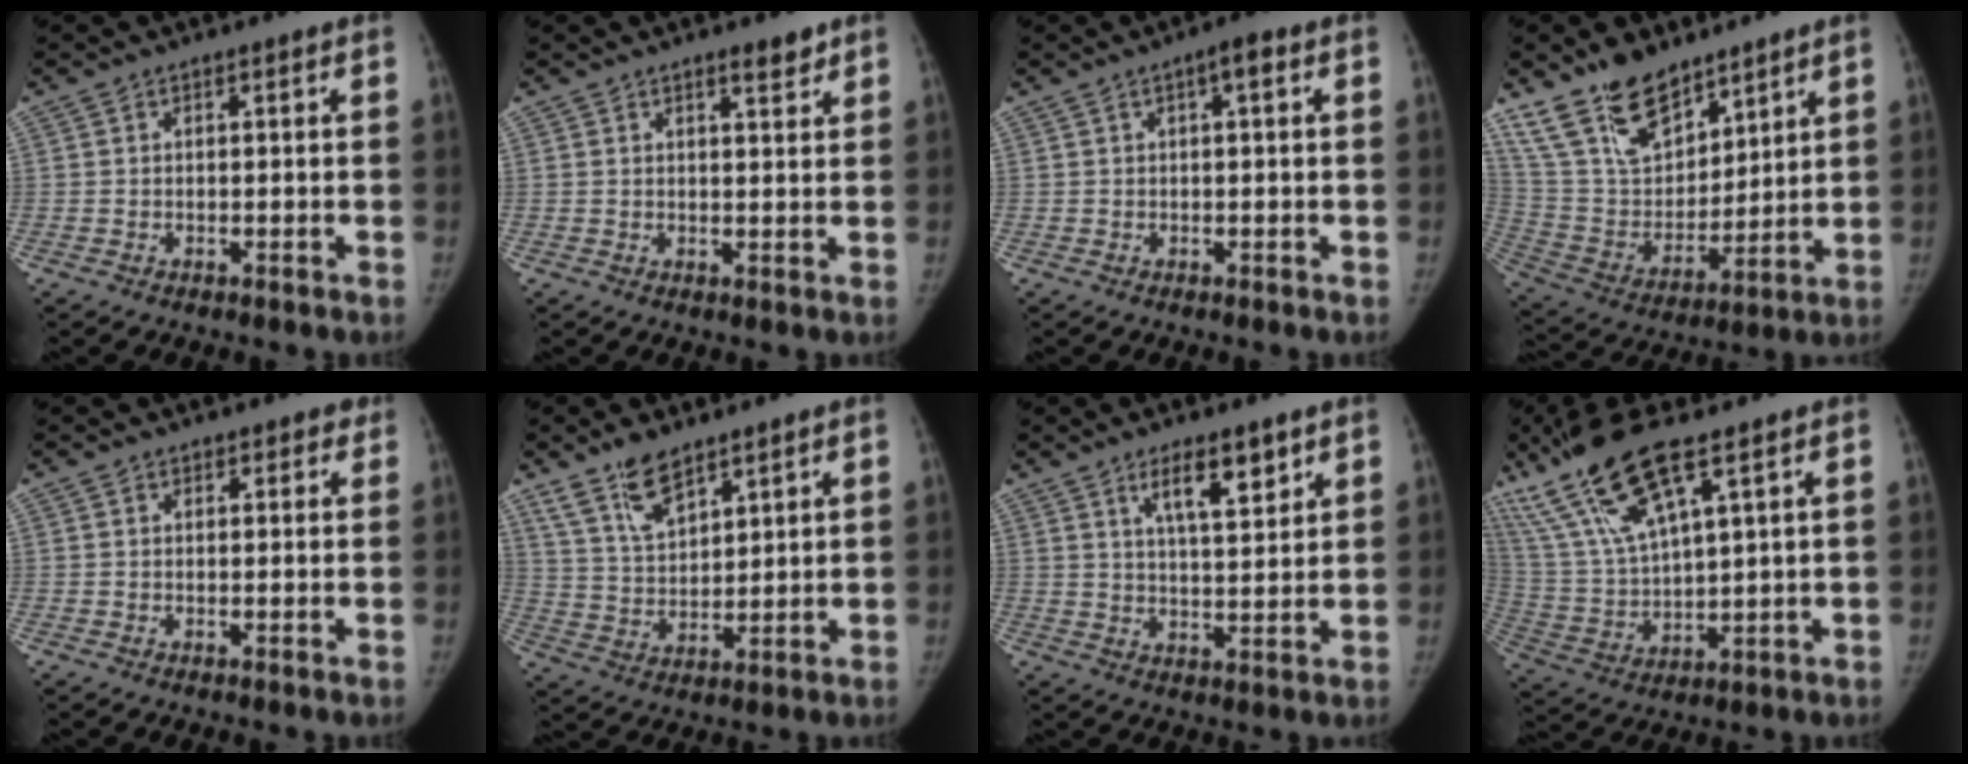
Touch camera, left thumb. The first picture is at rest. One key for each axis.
{"total": 2.7, "fx": 2.0, "fy": 0.7, "fz": 1.6, "tx": -0.011, "ty": -0.015, "tz": 0.029}
{"total": 2.6, "fx": 0.9, "fy": 0.8, "fz": 2.3, "tx": -0.033, "ty": 0.004, "tz": 0.006}
{"total": 17.4, "fx": 12.6, "fy": 8.7, "fz": 8.3, "tx": -0.106, "ty": -0.057, "tz": 0.247}
{"total": 1.8, "fx": 1.3, "fy": 1.3, "fz": 0.1, "tx": 0.023, "ty": -0.005, "tz": 0.009}
{"total": 9.0, "fx": 6.5, "fy": 3.9, "fz": 4.9, "tx": -0.071, "ty": -0.035, "tz": 0.131}
{"total": 8.1, "fx": 4.9, "fy": 2.4, "fz": 6.0, "tx": -0.082, "ty": -0.033, "tz": 0.084}
{"total": 17.1, "fx": 10.1, "fy": 4.5, "fz": 13.0, "tx": -0.276, "ty": -0.027, "tz": 0.209}